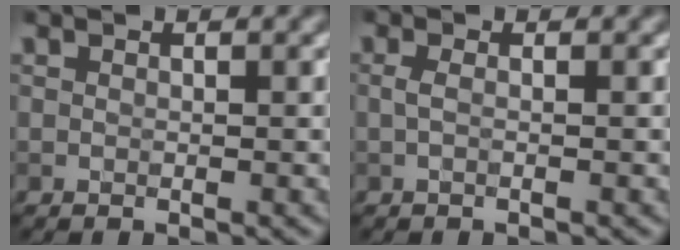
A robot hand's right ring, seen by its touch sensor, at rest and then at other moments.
{"total": 0.9, "force": [0.0, 0.3, 0.9], "torque": [-0.019, 0.000, -0.001]}